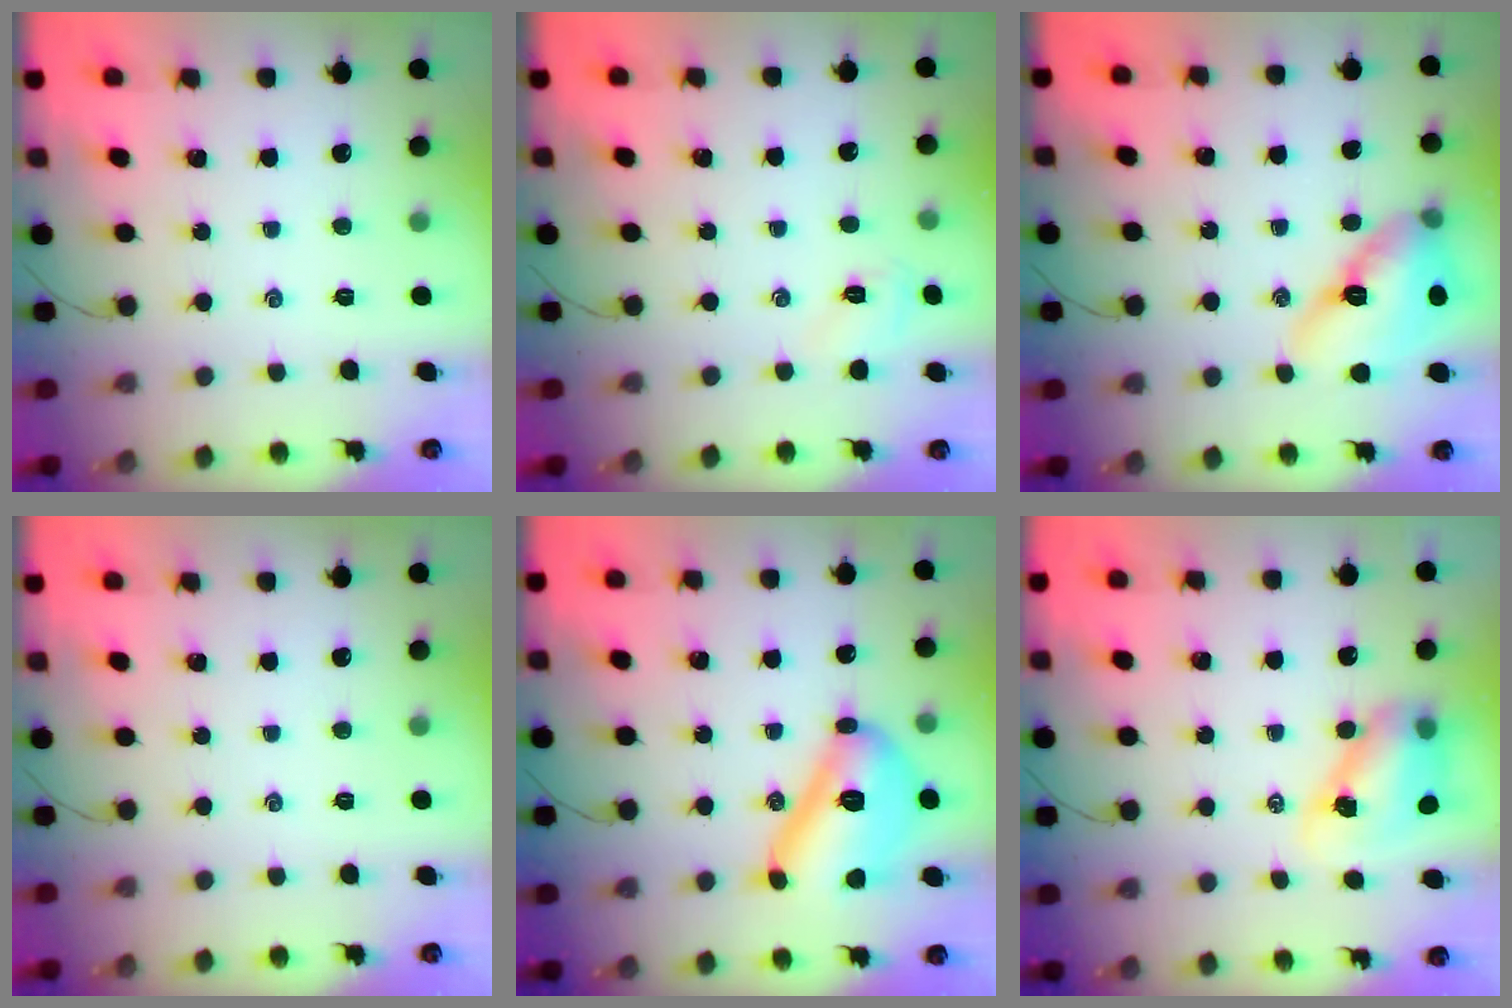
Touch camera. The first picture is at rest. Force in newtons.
{"total": 3.6, "press": 3.5, "slide": 1.0}
{"total": 12.9, "press": 12.4, "slide": 3.7}
{"total": 0.0}
{"total": 16.8, "press": 16.8, "slide": 1.0}
{"total": 8.6, "press": 8.4, "slide": 2.0}